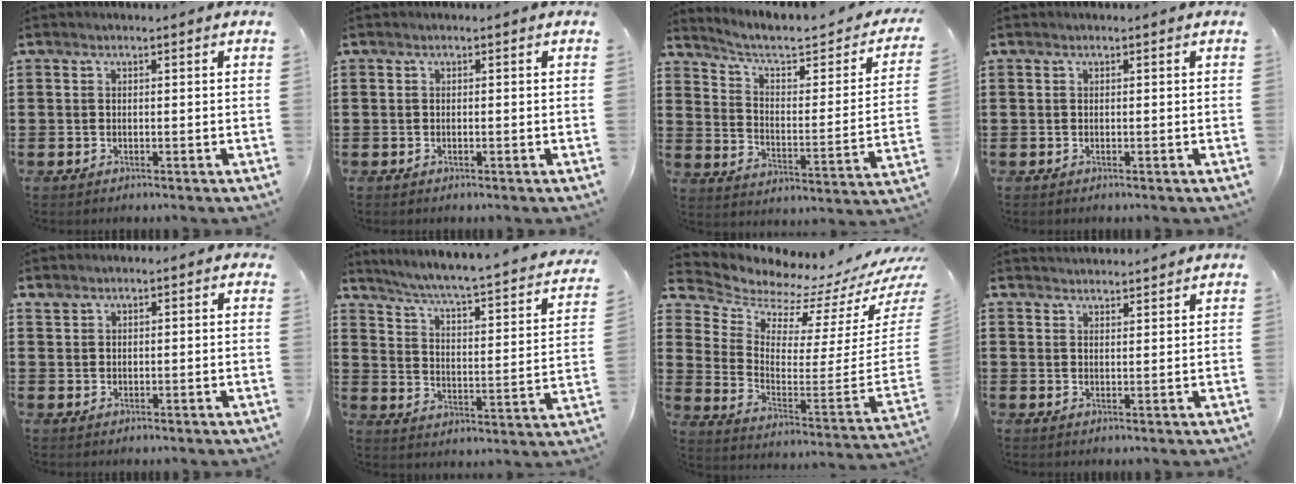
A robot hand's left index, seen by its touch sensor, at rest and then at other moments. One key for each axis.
{"total": 0.0}
{"total": 4.9, "fx": 3.6, "fy": 1.2, "fz": 3.0, "tx": -0.078, "ty": -0.028, "tz": 0.053}
{"total": 0.0}
{"total": 1.8, "fx": 1.5, "fy": 0.8, "fz": 0.4, "tx": -0.012, "ty": 0.003, "tz": 0.030}
{"total": 3.4, "fx": 2.5, "fy": -0.2, "fz": 2.3, "tx": -0.060, "ty": -0.034, "tz": 0.029}
{"total": 3.4, "fx": 3.3, "fy": 0.5, "fz": 0.3, "tx": -0.027, "ty": -0.067, "tz": 0.047}
{"total": 2.5, "fx": 2.4, "fy": -0.2, "fz": -0.3, "tx": 0.000, "ty": -0.007, "tz": 0.047}